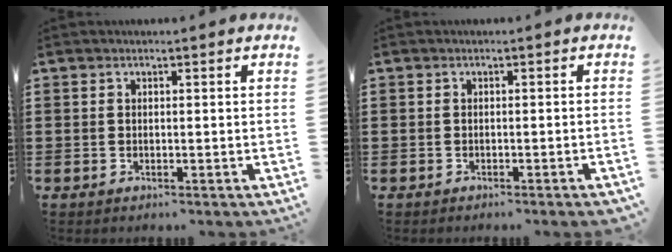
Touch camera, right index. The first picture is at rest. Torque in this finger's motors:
{"motor_torque": [0.73, -0.28, 0.10, 0.00]}